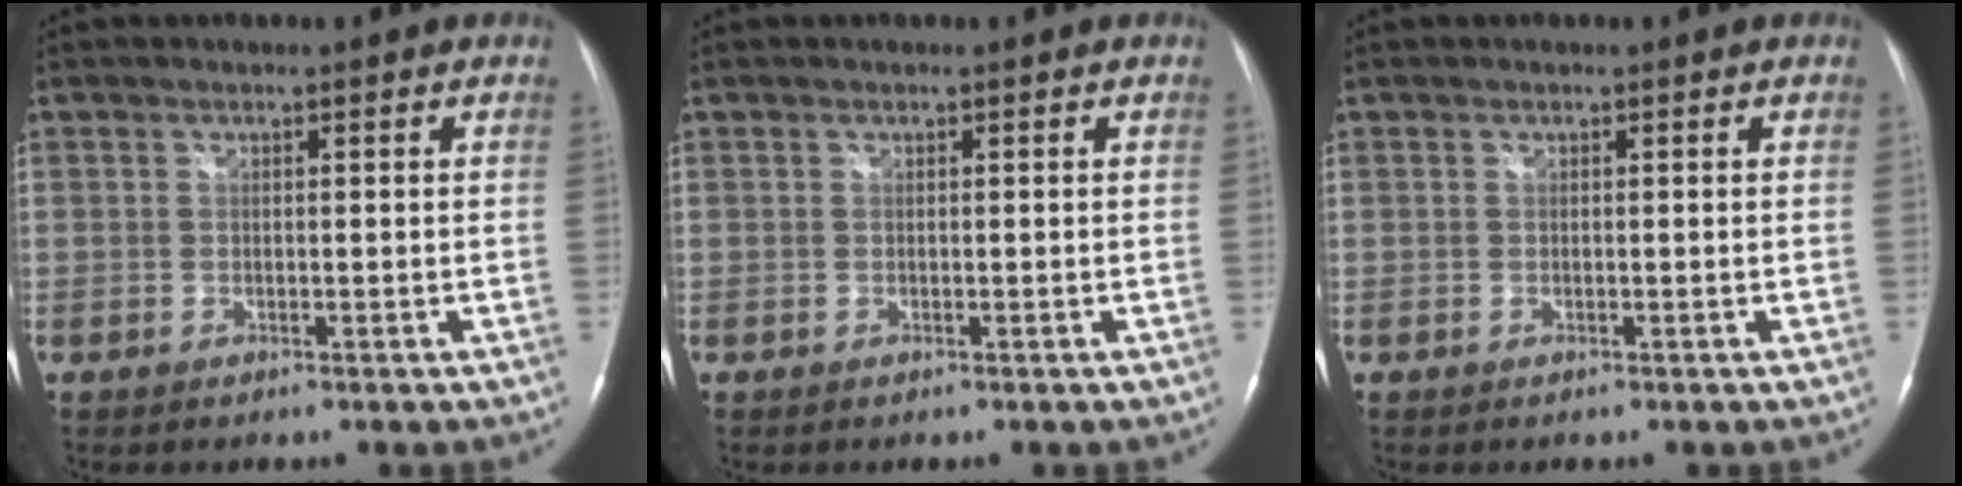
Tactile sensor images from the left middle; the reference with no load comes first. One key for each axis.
{"total": 0.0}
{"total": 0.0}